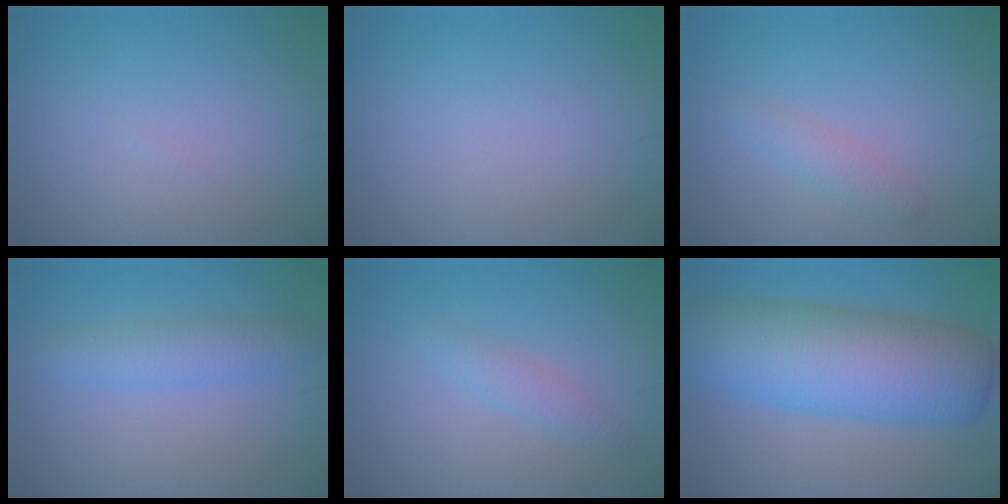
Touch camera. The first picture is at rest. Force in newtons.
{"total": 0.0}
{"total": 1.6, "press": 1.6, "slide": 0.1}
{"total": 2.9, "press": 2.9, "slide": 0.1}
{"total": 1.7, "press": 1.7, "slide": 0.1}
{"total": 11.8, "press": 11.8, "slide": 0.0}